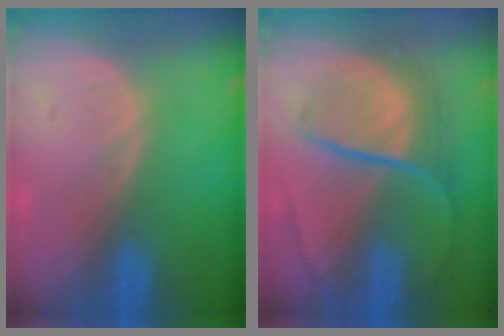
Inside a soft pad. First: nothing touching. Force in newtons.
{"total": 8.9, "press": 7.6, "slide": 4.5}